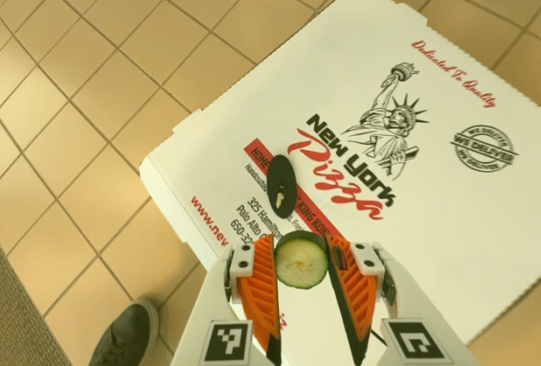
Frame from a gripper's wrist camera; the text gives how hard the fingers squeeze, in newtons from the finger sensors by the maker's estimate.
{"total": 7.2, "left": 7.3, "right": 7.2}